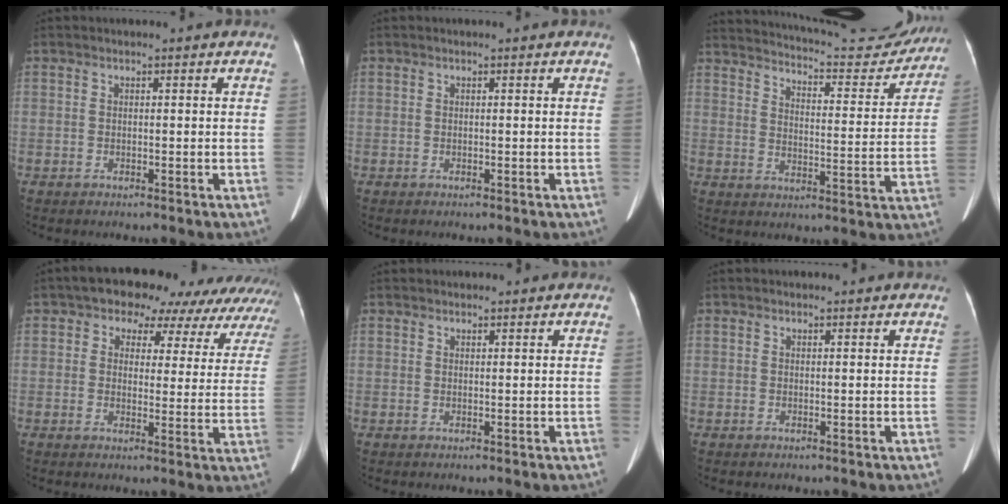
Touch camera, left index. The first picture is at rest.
{"total": 0.0}
{"total": 21.6, "force": [20.3, 3.3, 6.6], "torque": [-0.097, -0.045, 0.258]}
{"total": 15.4, "force": [13.2, 6.9, 3.8], "torque": [-0.001, 0.006, 0.121]}
{"total": 2.2, "force": [2.1, 0.6, 0.5], "torque": [-0.004, 0.006, 0.028]}
{"total": 2.5, "force": [2.3, 0.4, 0.8], "torque": [-0.011, 0.003, 0.024]}